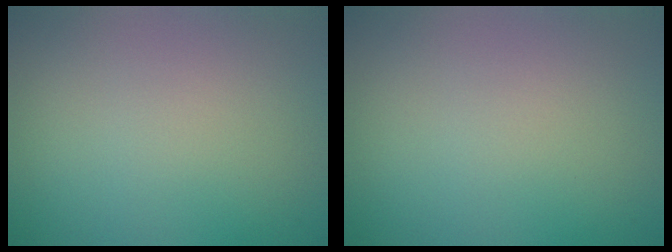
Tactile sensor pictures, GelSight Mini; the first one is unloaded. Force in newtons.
{"total": 0.0}